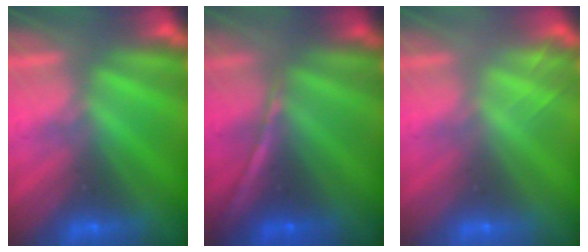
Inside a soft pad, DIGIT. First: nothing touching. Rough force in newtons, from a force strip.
{"total": 1.3}
{"total": 2.0}